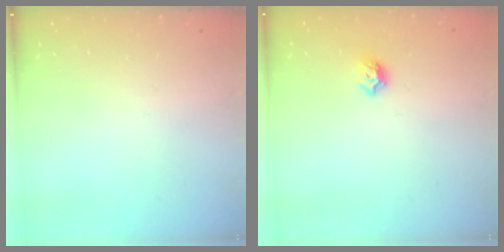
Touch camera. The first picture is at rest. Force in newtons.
{"total": 5.6, "press": 5.5, "slide": 0.9}